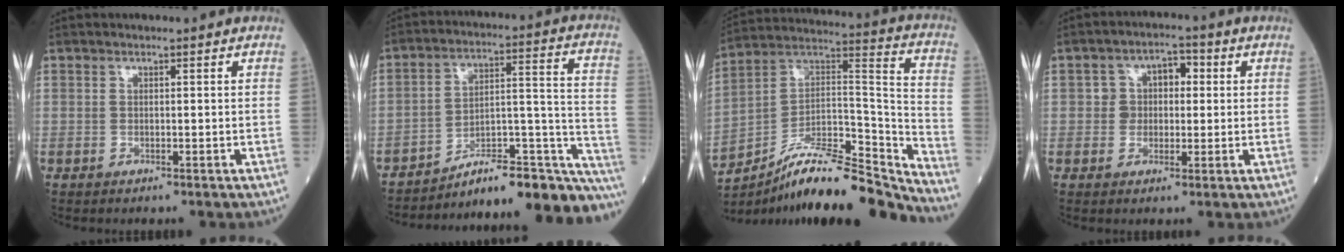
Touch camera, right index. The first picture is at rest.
{"total": 22.9, "force": [-20.7, 2.3, 9.7], "torque": [-0.054, 0.045, -0.290]}
{"total": 20.4, "force": [-17.8, 2.1, 9.7], "torque": [-0.146, 0.040, -0.300]}
{"total": 4.9, "force": [0.5, 4.0, 2.8], "torque": [-0.040, 0.026, 0.005]}